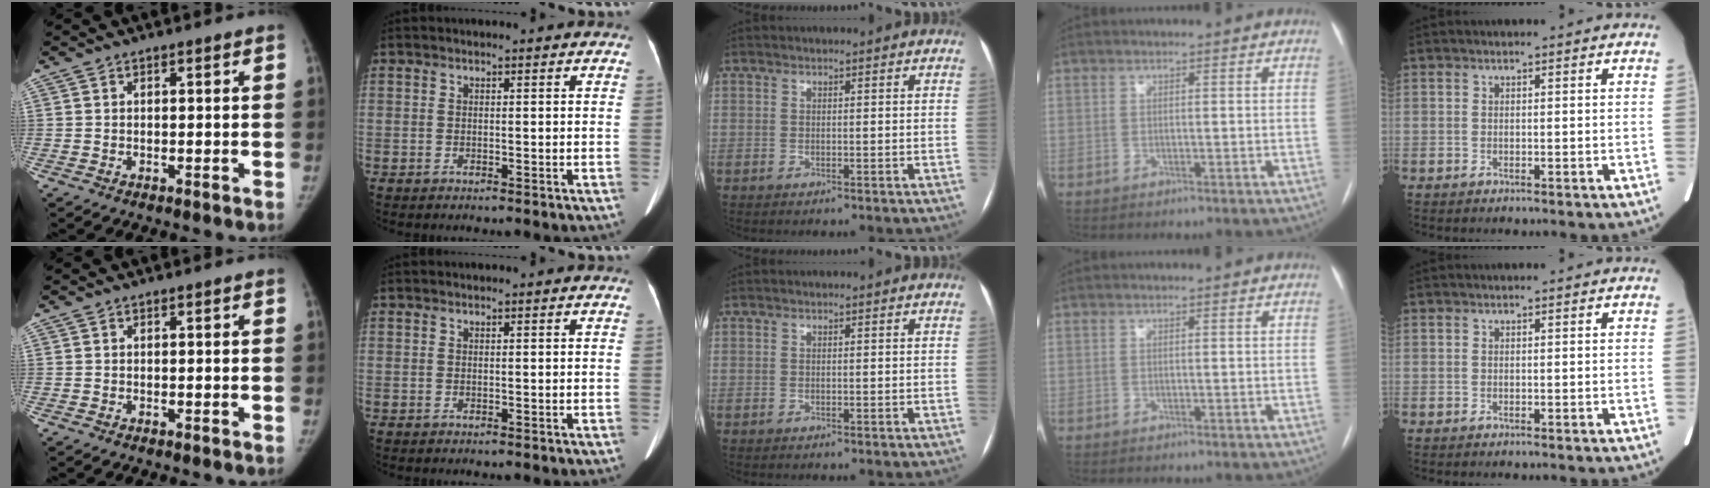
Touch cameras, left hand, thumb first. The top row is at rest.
{}